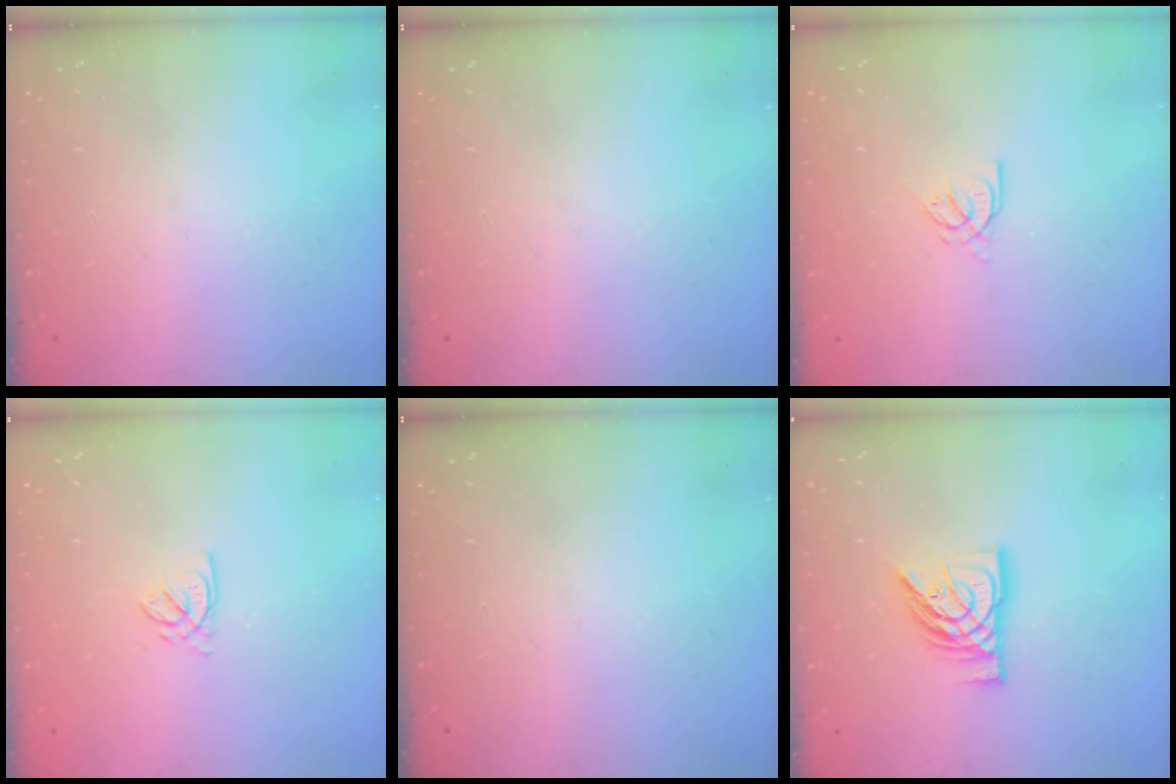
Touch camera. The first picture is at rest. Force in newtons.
{"total": 0.0}
{"total": 4.2, "press": 4.2, "slide": 0.2}
{"total": 2.3, "press": 2.3, "slide": 0.3}
{"total": 0.0}
{"total": 12.8, "press": 12.7, "slide": 1.5}